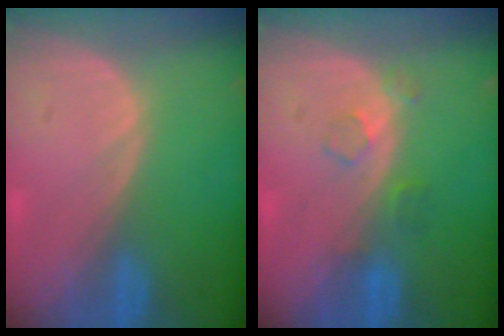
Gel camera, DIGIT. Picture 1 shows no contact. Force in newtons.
{"total": 2.5, "press": 2.5, "slide": 0.3}